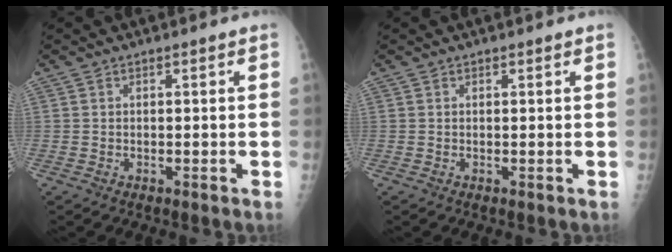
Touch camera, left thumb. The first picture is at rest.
{"total": 0.0}